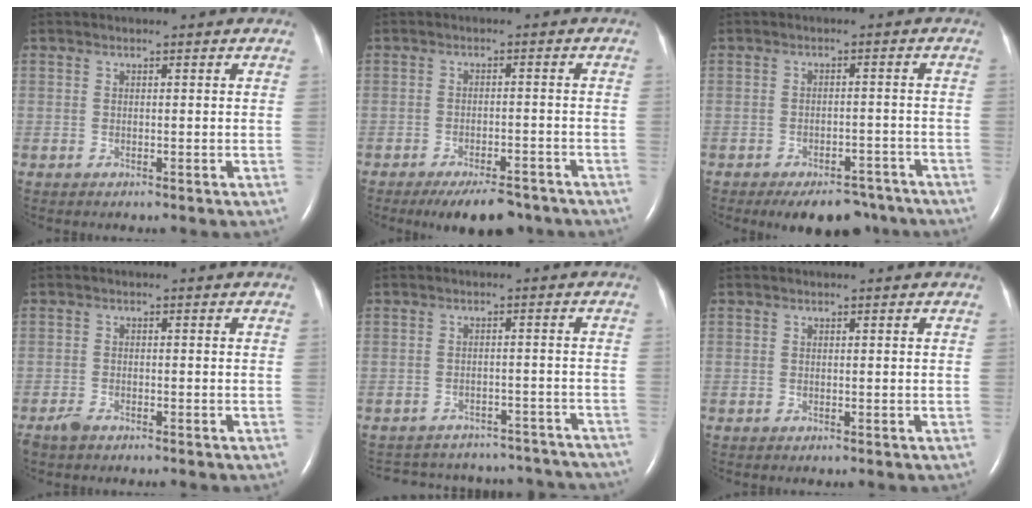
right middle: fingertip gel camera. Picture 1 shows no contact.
{"total": 8.1, "force": [-6.6, 2.7, 3.9], "torque": [-0.053, -0.004, -0.098]}
{"total": 9.7, "force": [-7.8, 4.4, 3.7], "torque": [-0.036, 0.008, -0.101]}
{"total": 2.0, "force": [-1.7, 0.6, 0.9], "torque": [-0.028, -0.004, -0.030]}
{"total": 20.1, "force": [-18.5, 6.4, 4.7], "torque": [-0.088, 0.008, -0.216]}
{"total": 0.0}